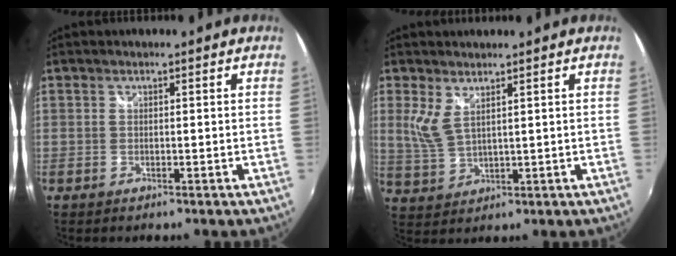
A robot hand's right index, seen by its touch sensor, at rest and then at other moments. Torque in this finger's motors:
{"motor_torque": [0.06, 0.12, 0.28, 0.08]}